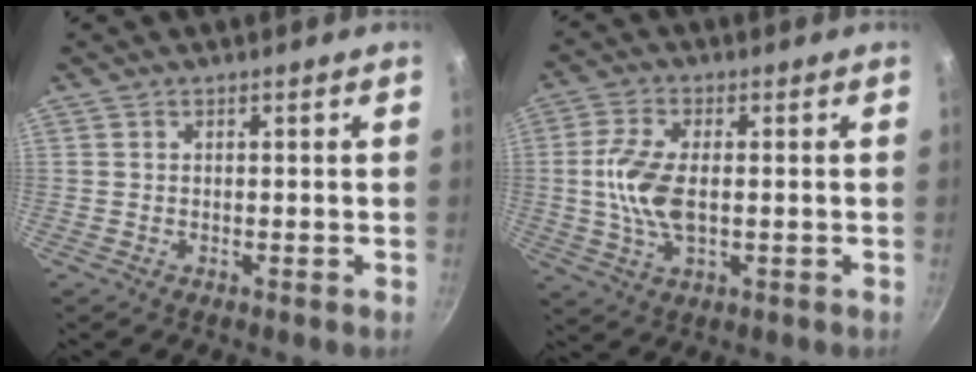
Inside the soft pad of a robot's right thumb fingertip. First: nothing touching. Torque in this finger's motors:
{"motor_torque": [0.19, 0.25, 0.51, 0.82, 0.04]}